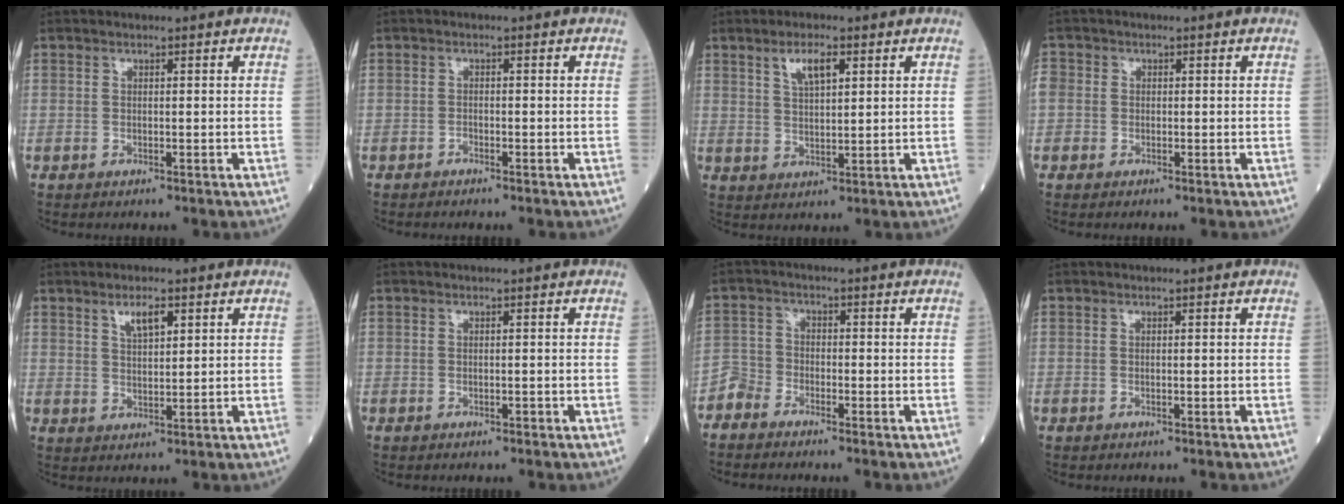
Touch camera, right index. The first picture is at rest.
{"total": 0.7, "force": [-0.7, 0.1, 0.1], "torque": [-0.004, -0.001, -0.014]}
{"total": 4.4, "force": [2.3, 1.2, 3.5], "torque": [-0.070, 0.004, 0.045]}
{"total": 3.0, "force": [-0.4, 2.8, 1.0], "torque": [-0.032, 0.009, -0.010]}
{"total": 3.6, "force": [2.0, 1.0, 2.7], "torque": [-0.053, 0.001, 0.039]}
{"total": 0.0}
{"total": 2.7, "force": [-2.5, 1.0, -0.3], "torque": [0.009, -0.002, -0.054]}
{"total": 0.0}